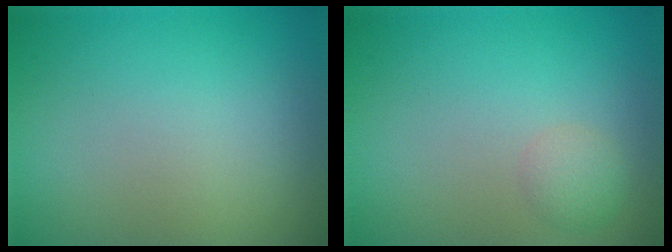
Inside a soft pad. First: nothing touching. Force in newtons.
{"total": 1.5, "press": 1.5, "slide": 0.1}